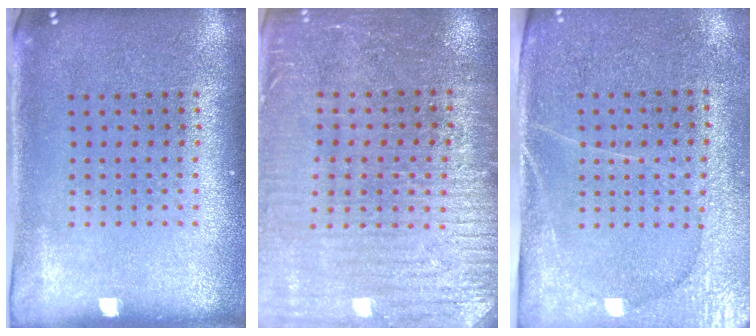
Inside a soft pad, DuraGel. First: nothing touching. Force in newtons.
{"total": 3.1, "press": 3.0, "slide": 0.9}
{"total": 3.0, "press": 2.8, "slide": 1.1}